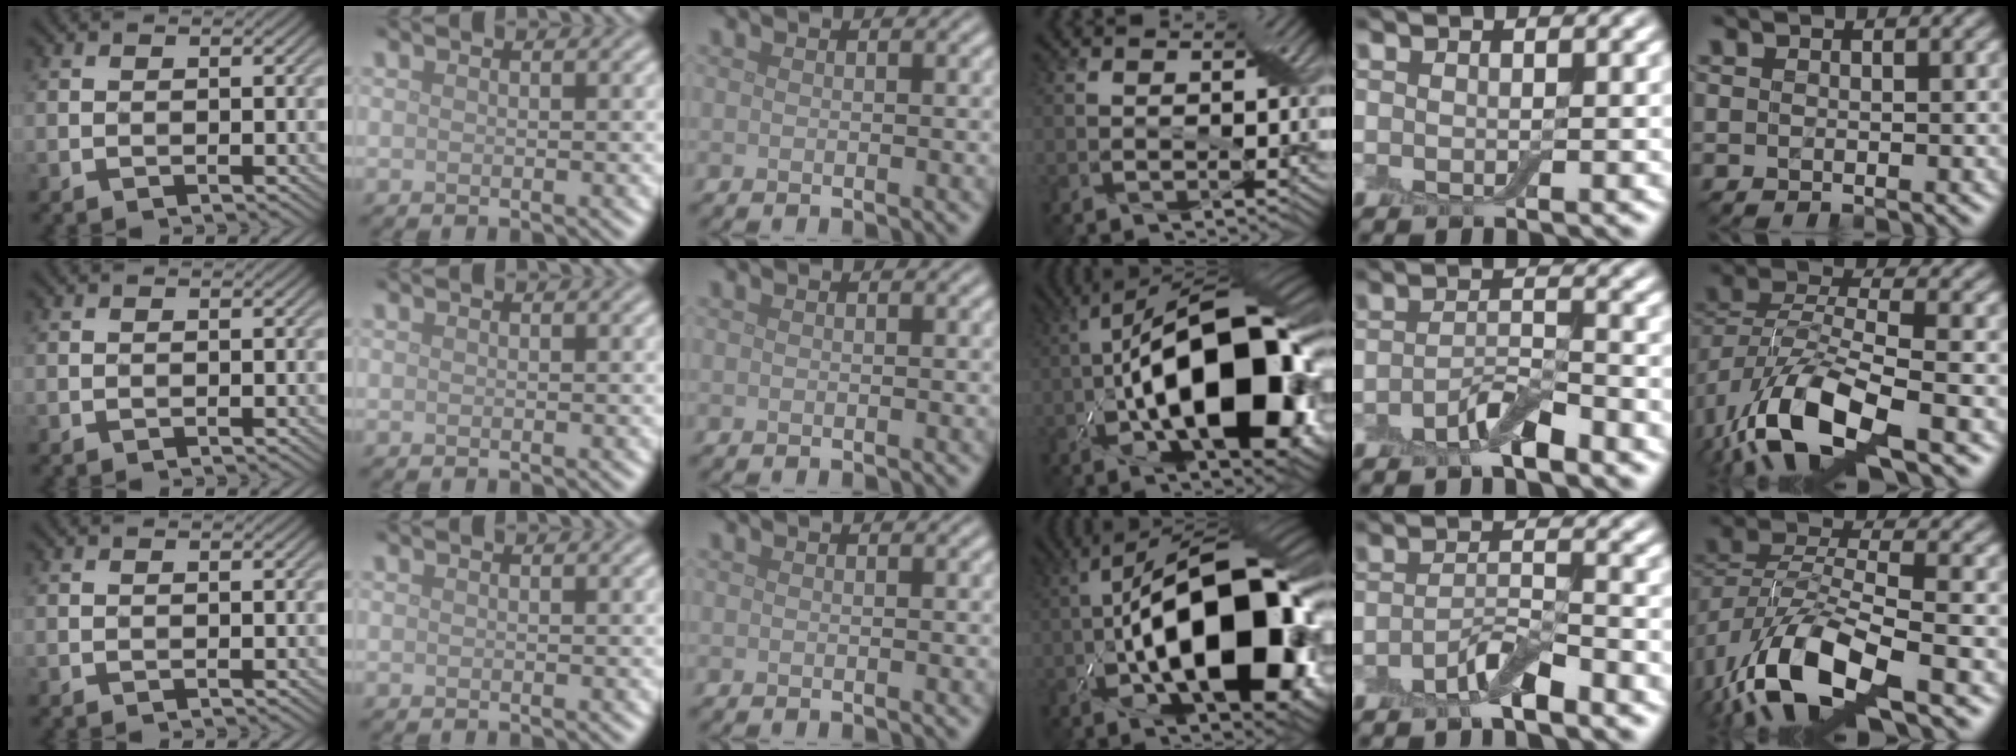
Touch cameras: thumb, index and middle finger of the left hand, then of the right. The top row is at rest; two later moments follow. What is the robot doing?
{"motion": "wrap", "object": "adhesive wrap"}